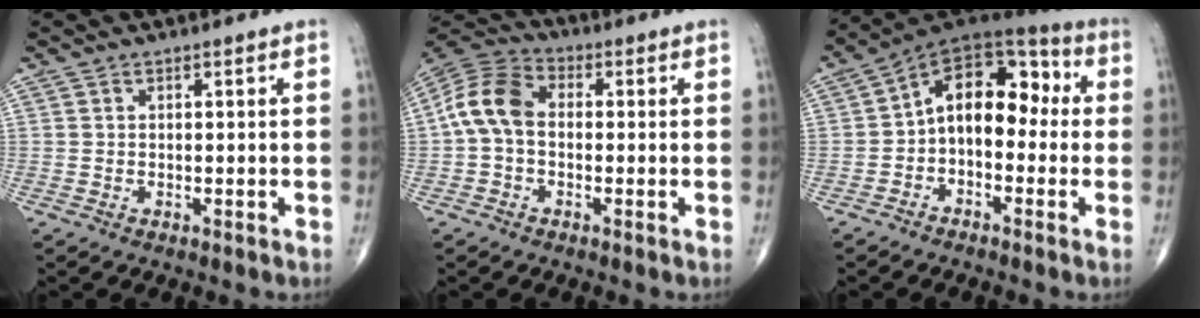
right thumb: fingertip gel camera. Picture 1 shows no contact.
{"total": 9.7, "force": [-0.3, 6.7, 7.0], "torque": [-0.134, 0.028, -0.021]}
{"total": 13.8, "force": [-0.5, 8.7, 10.7], "torque": [-0.122, 0.053, -0.026]}